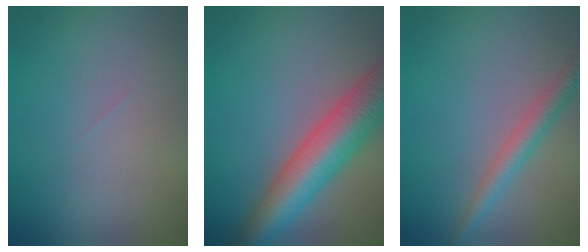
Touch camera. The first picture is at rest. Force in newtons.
{"total": 9.2, "press": 9.2, "slide": 0.4}
{"total": 2.9, "press": 2.9, "slide": 0.2}